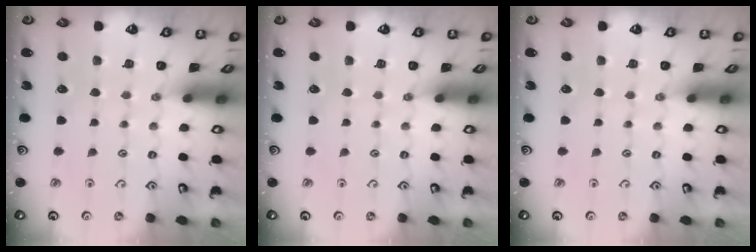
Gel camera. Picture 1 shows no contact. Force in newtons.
{"total": 0.0}
{"total": 0.0}